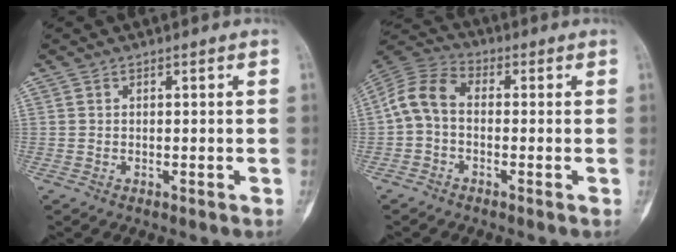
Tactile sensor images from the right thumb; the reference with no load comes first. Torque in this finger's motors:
{"motor_torque": [0.08, 0.09, 0.08, -0.08, 0.02]}